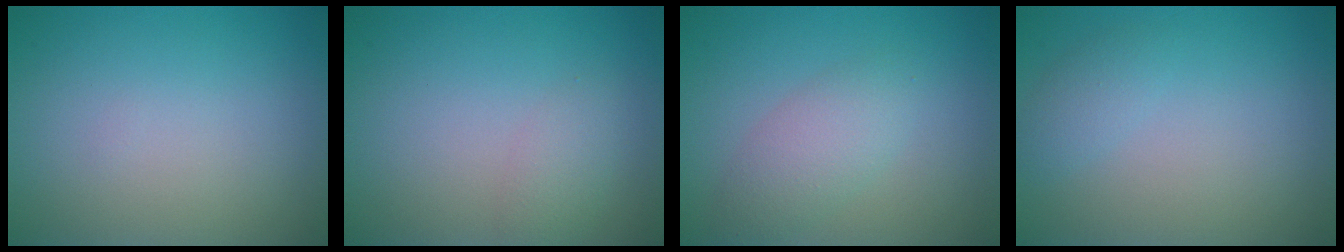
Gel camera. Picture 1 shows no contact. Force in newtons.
{"total": 1.5, "press": 1.5, "slide": 0.0}
{"total": 2.9, "press": 2.8, "slide": 0.3}
{"total": 1.3, "press": 1.3, "slide": 0.1}